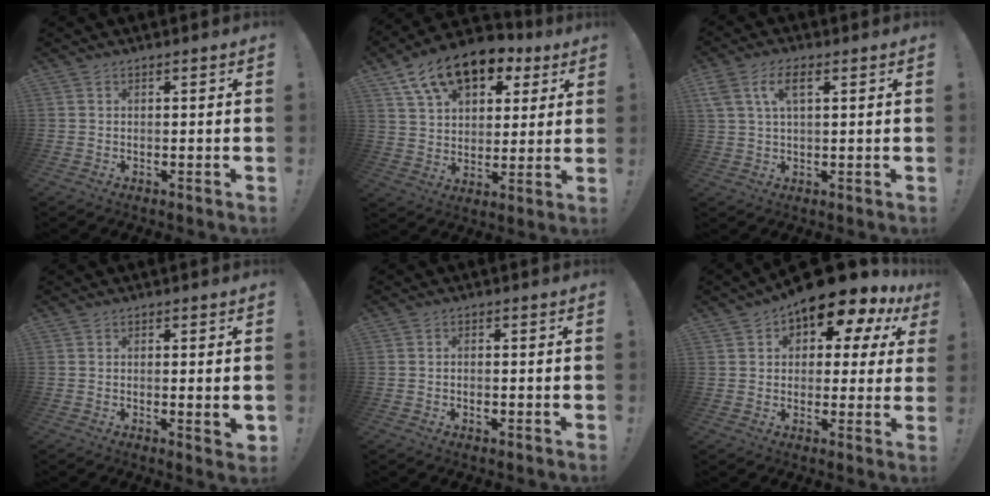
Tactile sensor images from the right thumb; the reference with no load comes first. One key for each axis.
{"total": 15.8, "fx": 9.4, "fy": 9.4, "fz": 8.5, "tx": -0.138, "ty": -0.049, "tz": 0.174}
{"total": 7.1, "fx": 2.7, "fy": 3.3, "fz": 5.6, "tx": -0.111, "ty": 0.004, "tz": 0.050}
{"total": 2.8, "fx": 0.5, "fy": 0.3, "fz": 2.7, "tx": -0.032, "ty": -0.009, "tz": 0.009}
{"total": 1.1, "fx": -0.5, "fy": 0.8, "fz": 0.5, "tx": -0.003, "ty": -0.002, "tz": -0.010}
{"total": 11.5, "fx": 8.4, "fy": 4.9, "fz": 6.1, "tx": -0.104, "ty": -0.068, "tz": 0.143}